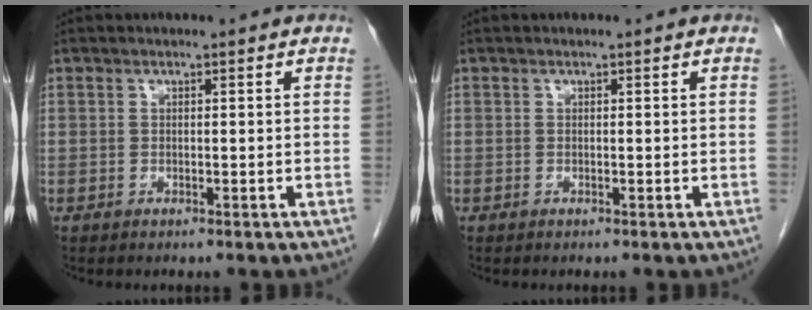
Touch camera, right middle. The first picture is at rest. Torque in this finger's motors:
{"motor_torque": [0.00, 0.00, -0.02, -0.01]}